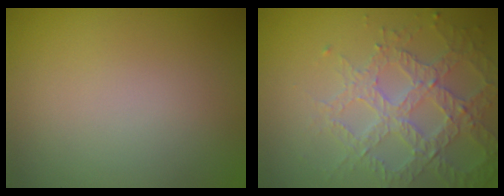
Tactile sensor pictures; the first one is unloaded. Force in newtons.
{"total": 5.1, "press": 4.4, "slide": 2.5}